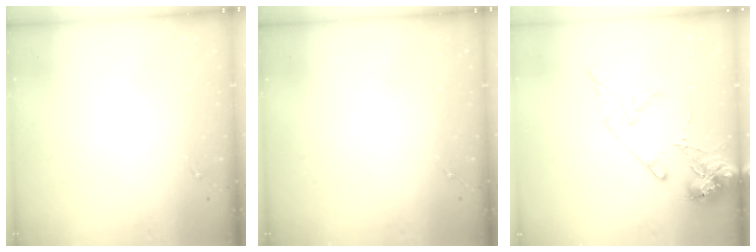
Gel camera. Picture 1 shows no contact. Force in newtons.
{"total": 0.0}
{"total": 13.7, "press": 13.5, "slide": 2.3}